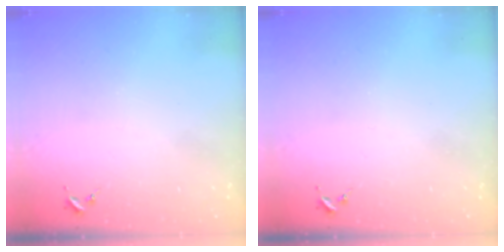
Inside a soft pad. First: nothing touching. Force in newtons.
{"total": 0.0}